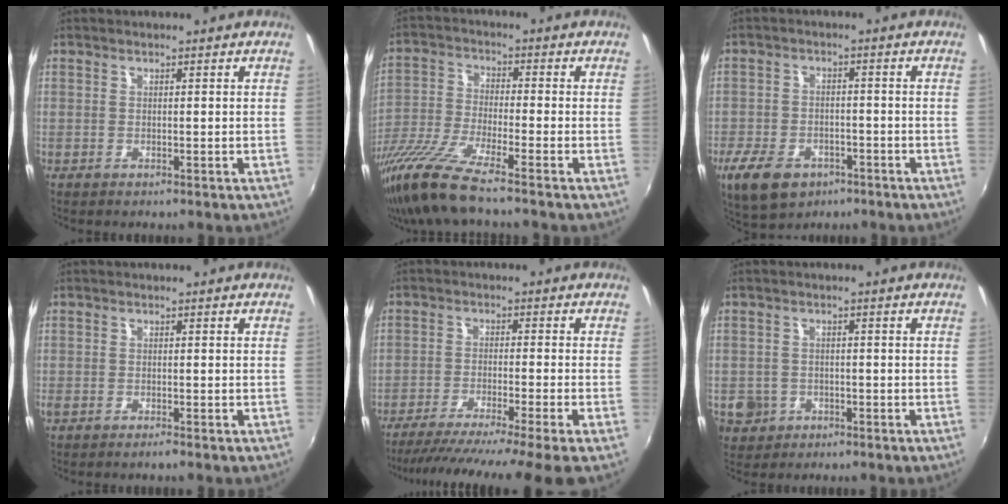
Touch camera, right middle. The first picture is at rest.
{"total": 13.0, "force": [-10.0, 0.2, 8.3], "torque": [-0.177, -0.037, -0.195]}
{"total": 11.8, "force": [-6.8, 7.3, 6.2], "torque": [-0.155, -0.018, -0.112]}
{"total": 1.0, "force": [-0.9, 0.1, 0.4], "torque": [-0.011, -0.003, -0.020]}
{"total": 15.0, "force": [-12.8, -2.5, 7.5], "torque": [-0.137, -0.035, -0.196]}
{"total": 5.6, "force": [-1.8, 5.0, 1.5], "torque": [-0.046, 0.002, -0.022]}